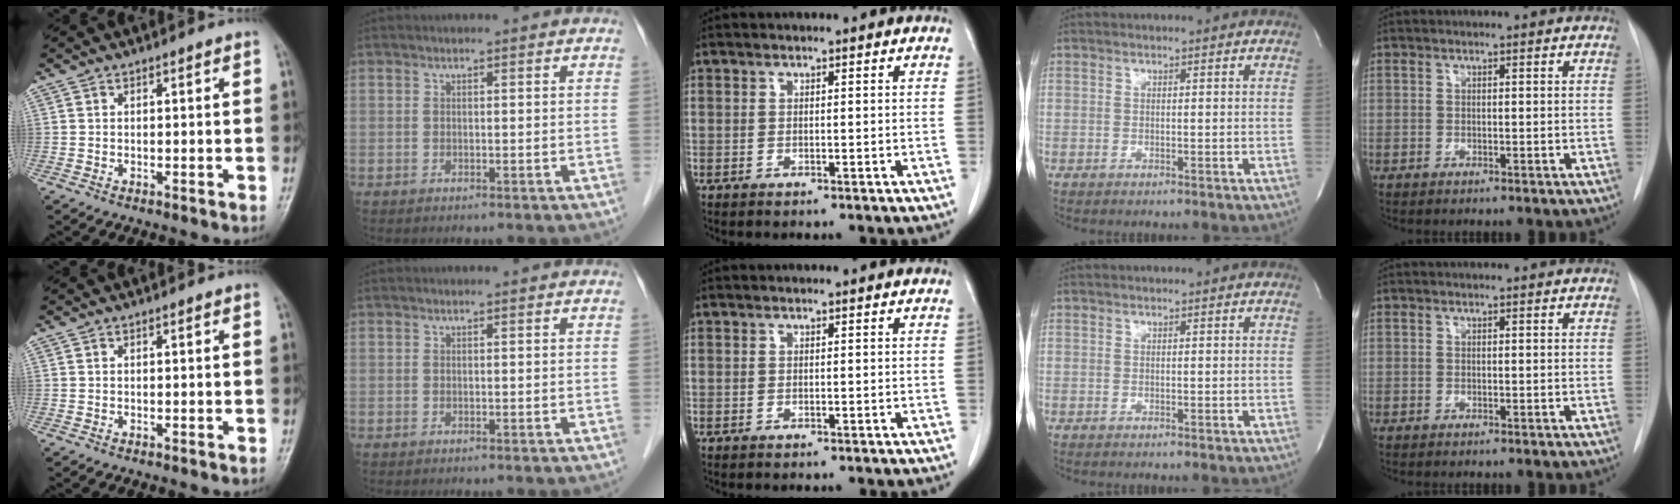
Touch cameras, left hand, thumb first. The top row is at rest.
{}